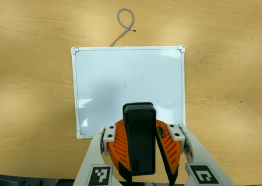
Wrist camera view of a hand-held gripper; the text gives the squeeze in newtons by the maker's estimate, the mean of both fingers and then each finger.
{"total": 8.4, "left": 9.0, "right": 7.7}